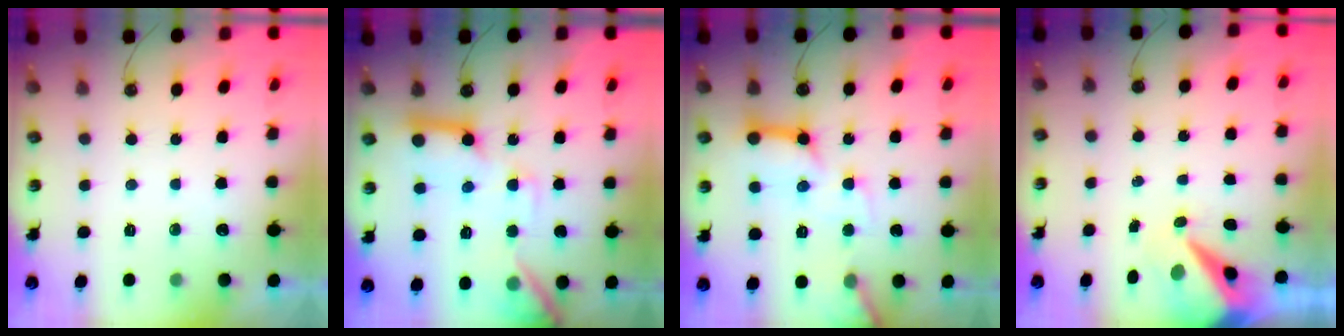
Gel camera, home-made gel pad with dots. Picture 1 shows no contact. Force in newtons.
{"total": 17.2, "press": 17.1, "slide": 2.1}
{"total": 14.8, "press": 14.7, "slide": 1.6}
{"total": 9.0, "press": 8.9, "slide": 1.3}